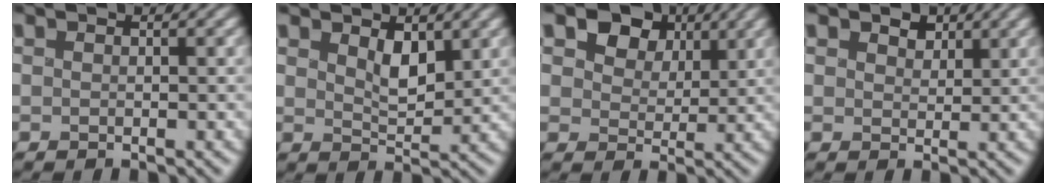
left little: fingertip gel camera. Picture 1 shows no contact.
{"total": 2.2, "force": [0.8, 1.1, 1.7], "torque": [-0.040, -0.012, 0.011]}
{"total": 8.7, "force": [3.9, 6.3, 4.5], "torque": [-0.085, 0.005, 0.055]}
{"total": 3.3, "force": [1.8, 2.2, 1.7], "torque": [-0.048, 0.005, 0.016]}